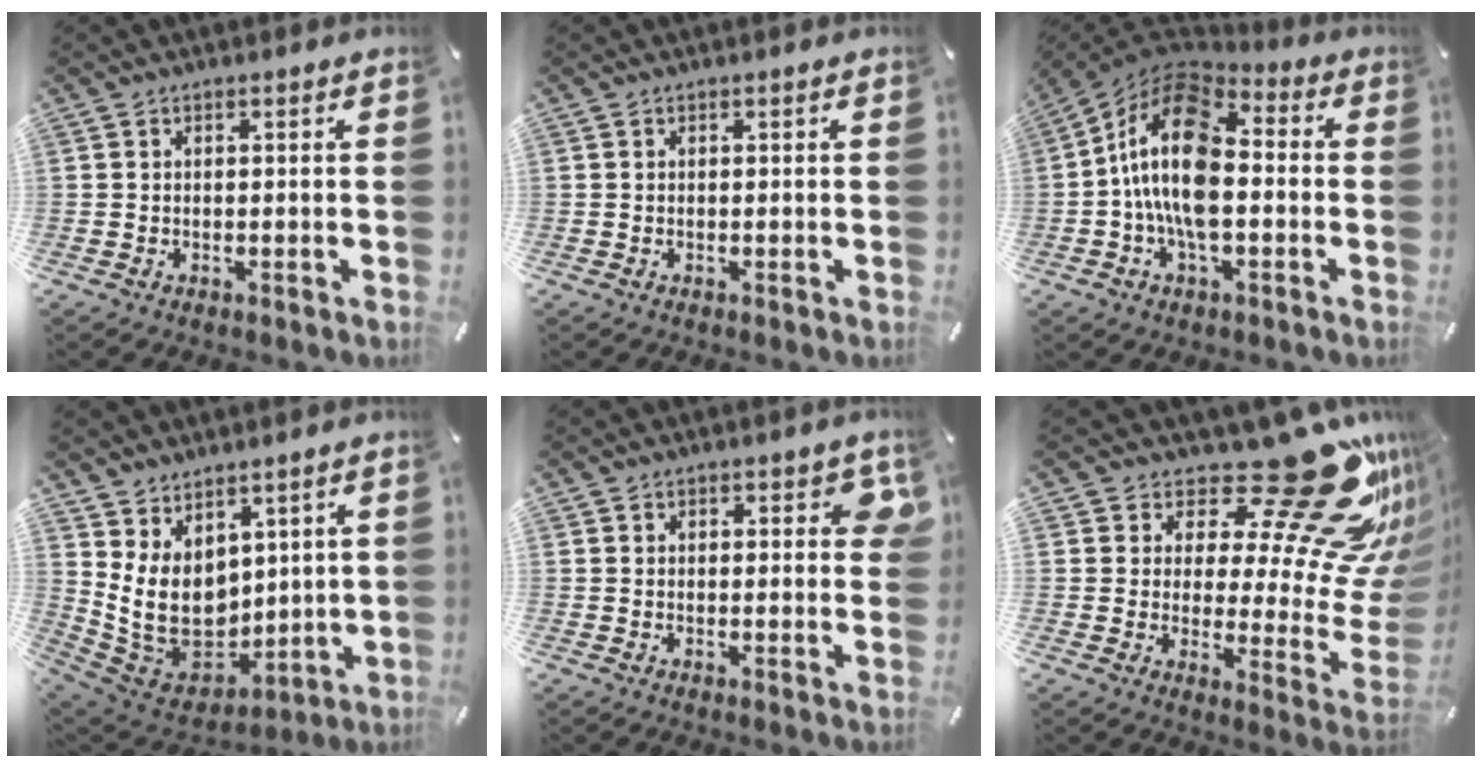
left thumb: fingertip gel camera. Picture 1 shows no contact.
{"total": 0.0}
{"total": 17.0, "force": [-1.7, 9.5, 14.0], "torque": [-0.286, 0.006, -0.033]}
{"total": 12.2, "force": [3.1, 9.9, 6.4], "torque": [-0.143, -0.037, 0.072]}
{"total": 4.4, "force": [2.0, 2.3, 3.2], "torque": [-0.026, -0.007, 0.027]}
{"total": 26.5, "force": [16.1, 9.5, 18.8], "torque": [-0.221, -0.138, 0.263]}